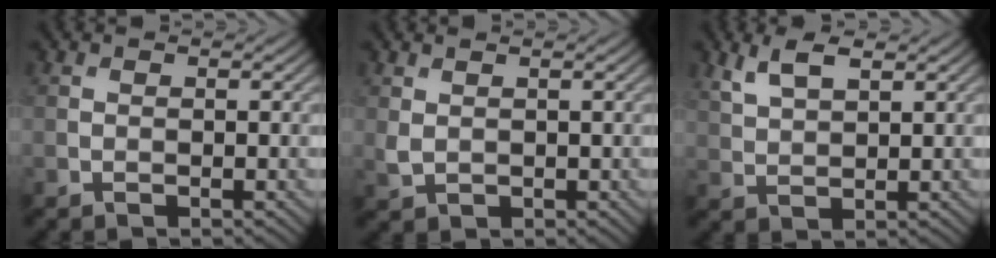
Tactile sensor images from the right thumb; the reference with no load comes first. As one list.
[{"total": 1.4, "force": [0.5, 1.0, 0.8], "torque": [-0.025, -0.002, 0.016]}, {"total": 4.6, "force": [2.9, 1.6, 3.2], "torque": [-0.082, 0.003, 0.064]}]